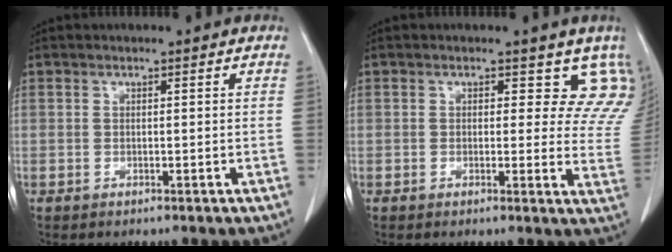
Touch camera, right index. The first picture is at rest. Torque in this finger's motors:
{"motor_torque": [-0.01, 0.16, 0.00, 0.00]}